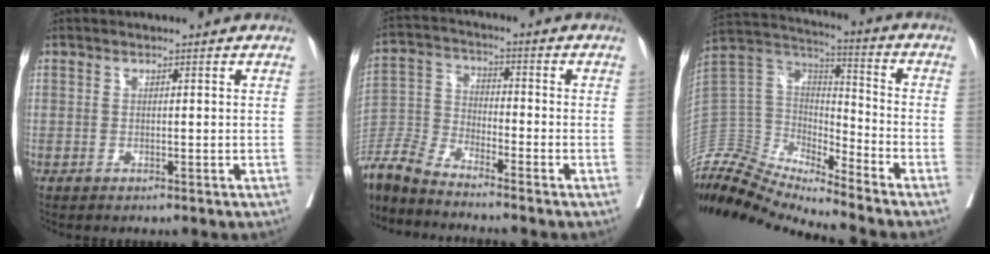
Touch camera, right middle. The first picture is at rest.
{"total": 8.1, "force": [-7.9, -0.2, 1.7], "torque": [-0.048, -0.008, -0.166]}
{"total": 18.7, "force": [-18.1, 1.4, 4.4], "torque": [-0.091, 0.051, -0.335]}